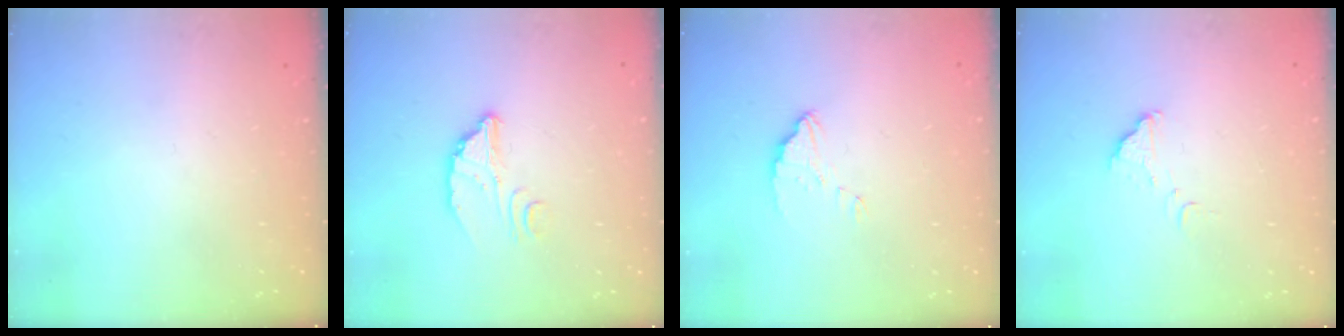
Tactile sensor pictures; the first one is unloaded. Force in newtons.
{"total": 3.7, "press": 3.7, "slide": 0.2}
{"total": 2.8, "press": 2.8, "slide": 0.1}
{"total": 2.4, "press": 2.4, "slide": 0.1}